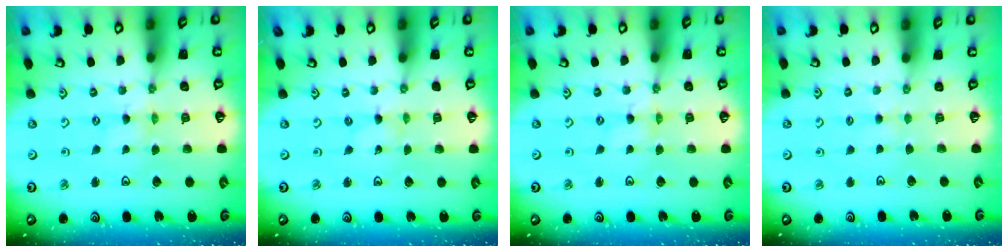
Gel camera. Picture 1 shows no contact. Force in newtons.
{"total": 0.0}
{"total": 1.1, "press": 1.1, "slide": 0.2}
{"total": 1.9, "press": 1.9, "slide": 0.4}